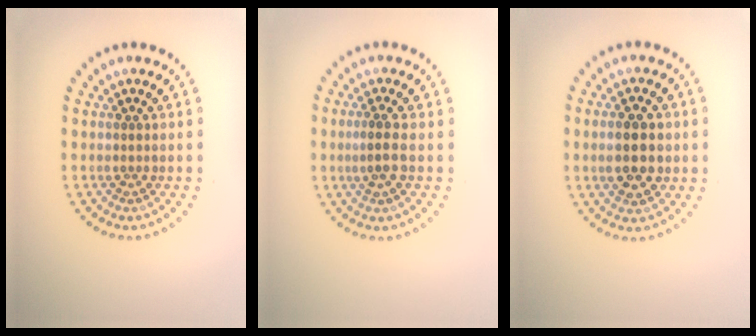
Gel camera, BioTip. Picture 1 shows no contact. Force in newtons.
{"total": 1.9, "press": 1.6, "slide": 0.9}
{"total": 4.6, "press": 4.6, "slide": 0.1}